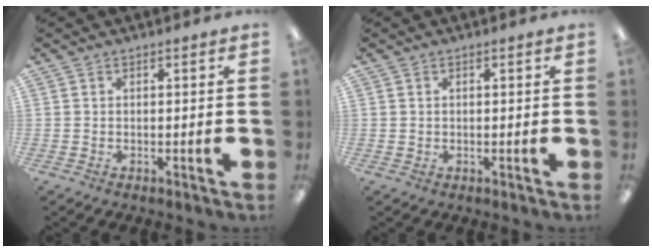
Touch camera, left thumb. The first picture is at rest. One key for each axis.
{"total": 0.6, "fx": 0.1, "fy": 0.5, "fz": 0.0, "tx": 0.000, "ty": 0.004, "tz": 0.002}